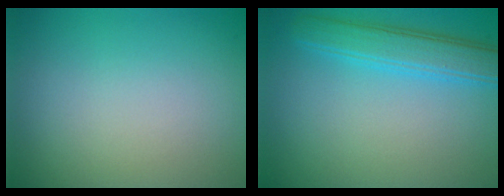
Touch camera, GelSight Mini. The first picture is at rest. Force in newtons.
{"total": 3.7, "press": 3.7, "slide": 0.1}